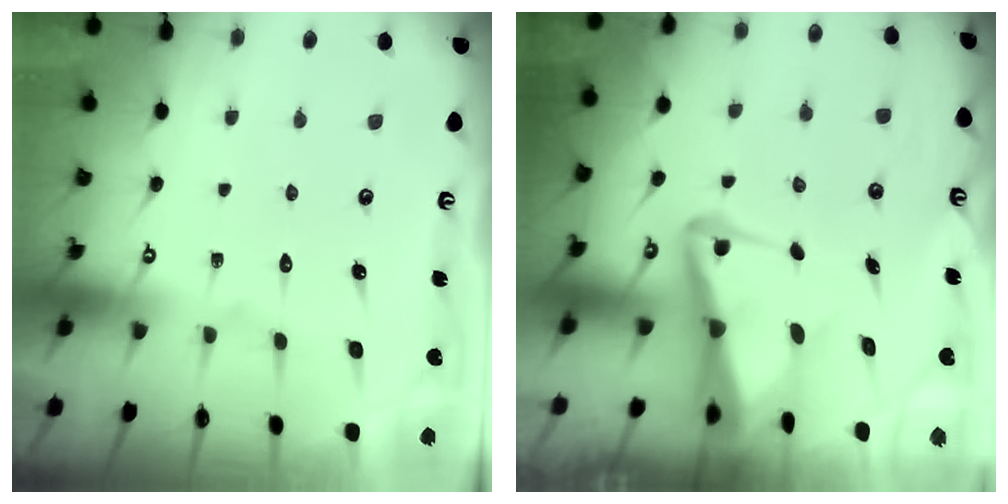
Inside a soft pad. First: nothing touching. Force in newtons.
{"total": 6.8, "press": 6.7, "slide": 1.0}